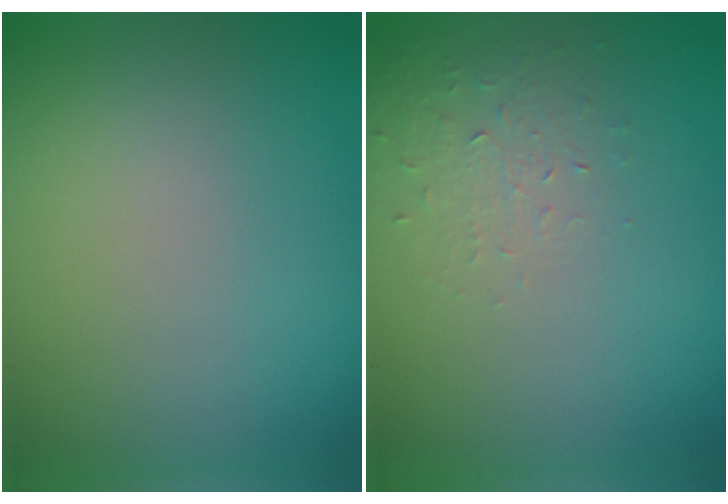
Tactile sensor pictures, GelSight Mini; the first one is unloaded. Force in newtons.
{"total": 1.3, "press": 0.6, "slide": 1.2}